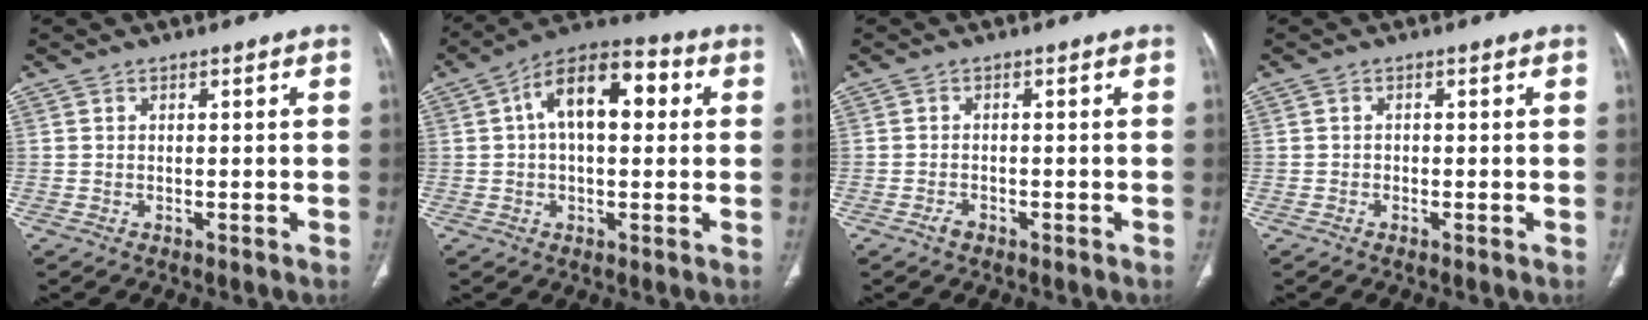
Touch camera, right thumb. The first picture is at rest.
{"total": 13.9, "force": [2.9, 7.4, 11.4], "torque": [-0.169, 0.032, 0.039]}
{"total": 1.5, "force": [-1.0, 0.8, 0.7], "torque": [-0.016, 0.005, -0.018]}
{"total": 0.6, "force": [-0.3, 0.5, 0.1], "torque": [0.000, 0.003, -0.010]}